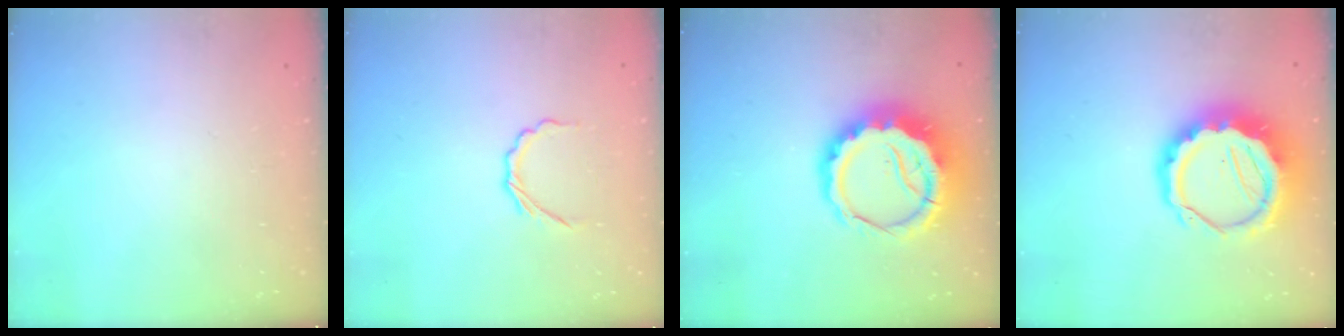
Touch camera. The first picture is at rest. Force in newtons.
{"total": 4.2, "press": 4.0, "slide": 1.2}
{"total": 13.1, "press": 12.7, "slide": 3.1}
{"total": 13.5, "press": 13.2, "slide": 2.8}